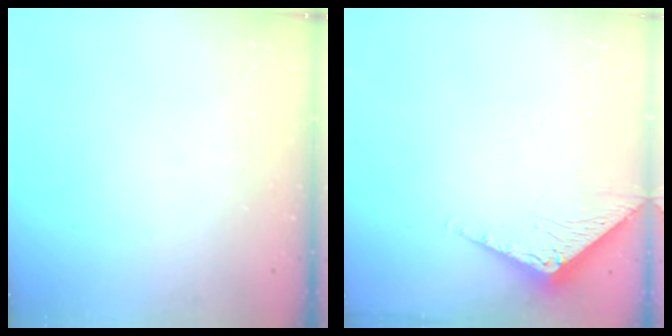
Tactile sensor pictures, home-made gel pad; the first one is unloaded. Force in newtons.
{"total": 3.4, "press": 3.4, "slide": 0.3}